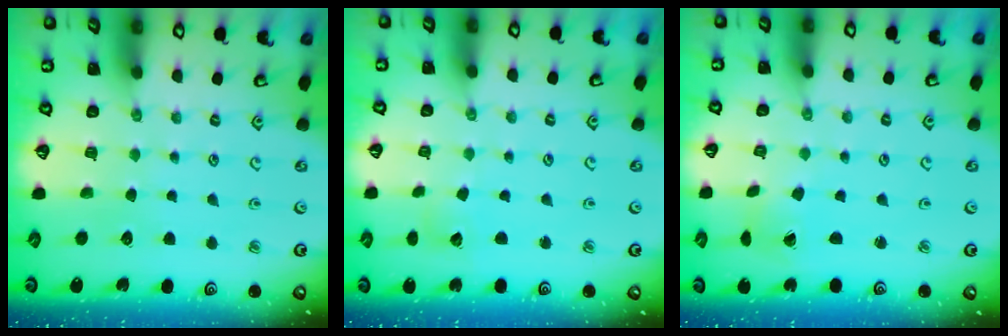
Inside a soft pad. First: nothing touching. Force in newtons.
{"total": 3.0, "press": 3.0, "slide": 0.4}
{"total": 1.2, "press": 1.1, "slide": 0.2}